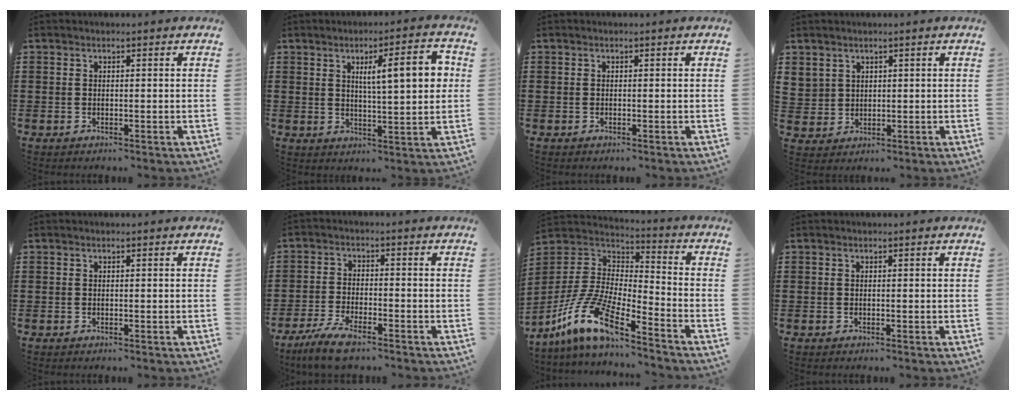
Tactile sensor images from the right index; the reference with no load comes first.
{"total": 8.8, "force": [2.6, 1.9, 8.2], "torque": [-0.127, -0.006, 0.033]}
{"total": 0.0}
{"total": 2.8, "force": [1.8, 2.1, 0.1], "torque": [-0.015, 0.007, 0.036]}
{"total": 0.0}
{"total": 5.6, "force": [-4.5, 0.9, 3.1], "torque": [-0.077, -0.009, -0.091]}
{"total": 12.3, "force": [-8.8, 2.9, 8.2], "torque": [-0.201, -0.004, -0.184]}
{"total": 0.0}